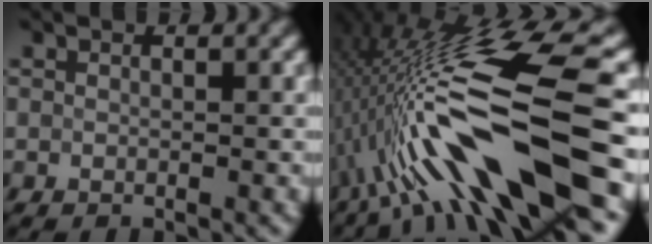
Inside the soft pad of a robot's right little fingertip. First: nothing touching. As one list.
[{"total": 15.3, "force": [-3.7, 3.6, 14.4], "torque": [-0.259, 0.005, -0.054]}]